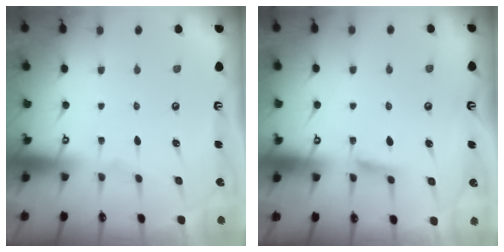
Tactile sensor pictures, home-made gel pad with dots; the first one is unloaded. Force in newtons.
{"total": 6.6, "press": 6.6, "slide": 0.8}